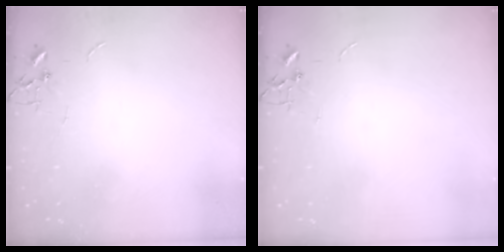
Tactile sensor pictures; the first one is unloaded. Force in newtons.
{"total": 0.0}